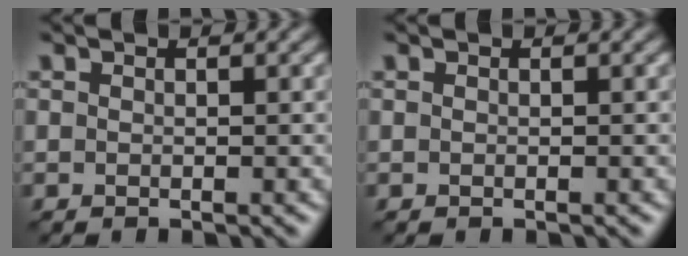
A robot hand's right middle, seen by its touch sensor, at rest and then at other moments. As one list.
[{"total": 0.0}]